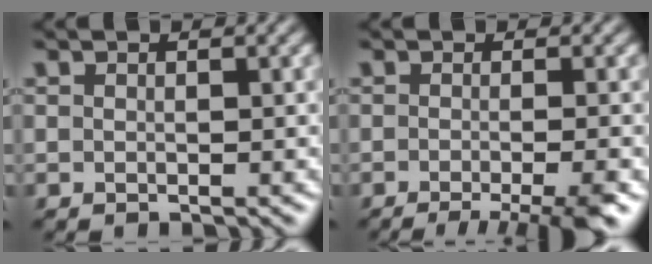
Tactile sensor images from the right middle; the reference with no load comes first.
{"total": 5.9, "force": [-3.2, 1.5, 4.8], "torque": [-0.048, -0.008, -0.046]}